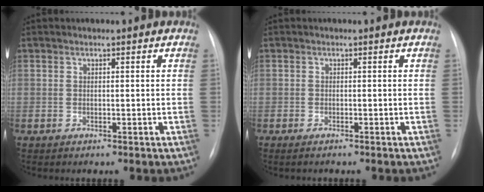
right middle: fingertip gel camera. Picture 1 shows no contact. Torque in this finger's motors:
{"motor_torque": [0.70, -0.73, 0.08, 0.02]}